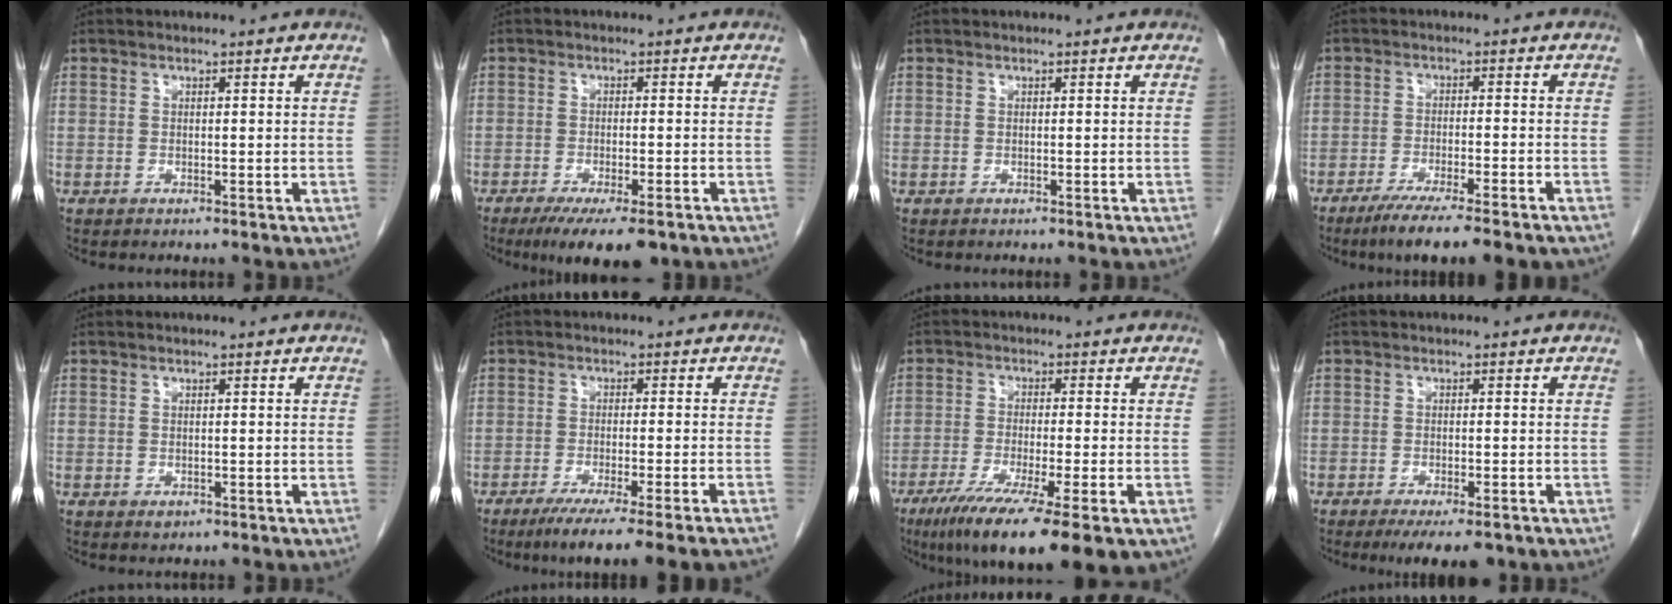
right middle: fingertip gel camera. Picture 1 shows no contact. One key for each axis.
{"total": 9.0, "fx": -6.2, "fy": 2.0, "fz": 6.1, "tx": -0.085, "ty": -0.016, "tz": -0.093}
{"total": 0.0}
{"total": 10.3, "fx": -8.0, "fy": 0.6, "fz": 6.5, "tx": -0.089, "ty": -0.020, "tz": -0.118}
{"total": 0.6, "fx": -0.3, "fy": 0.4, "fz": 0.3, "tx": -0.006, "ty": 0.000, "tz": -0.001}
{"total": 10.8, "fx": -8.5, "fy": -1.1, "fz": 6.6, "tx": -0.073, "ty": -0.029, "tz": -0.125}
{"total": 14.9, "fx": -9.0, "fy": 1.7, "fz": 11.7, "tx": -0.166, "ty": -0.039, "tz": -0.142}
{"total": 6.6, "fx": -4.9, "fy": 1.7, "fz": 4.1, "tx": -0.049, "ty": -0.010, "tz": -0.070}